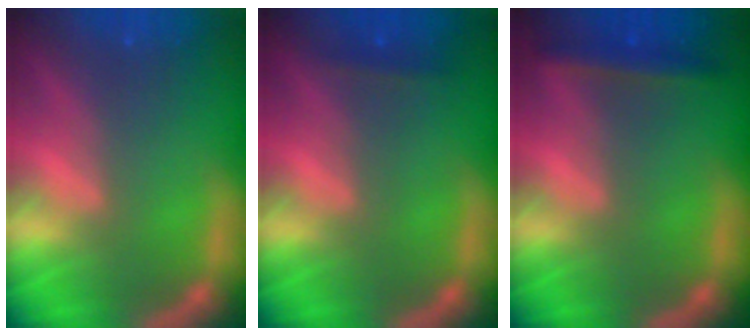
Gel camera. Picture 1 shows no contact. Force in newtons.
{"total": 0.9}
{"total": 2.4}